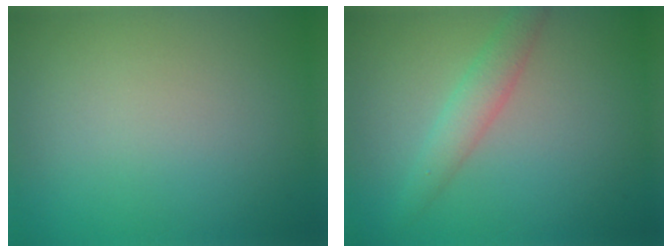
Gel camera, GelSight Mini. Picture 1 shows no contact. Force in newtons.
{"total": 2.5, "press": 2.5, "slide": 0.1}